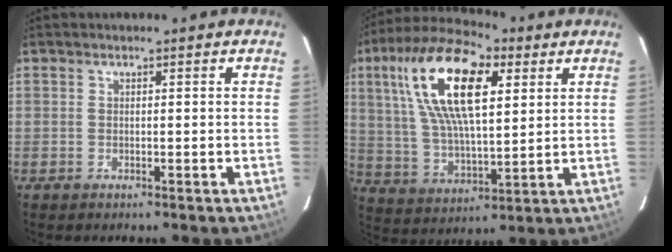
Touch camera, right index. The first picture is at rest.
{"total": 19.9, "force": [7.4, 8.6, 16.3], "torque": [-0.317, 0.027, 0.134]}